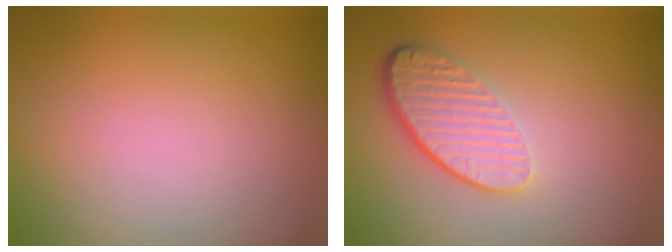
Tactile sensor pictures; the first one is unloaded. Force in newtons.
{"total": 4.6, "press": 3.4, "slide": 3.1}